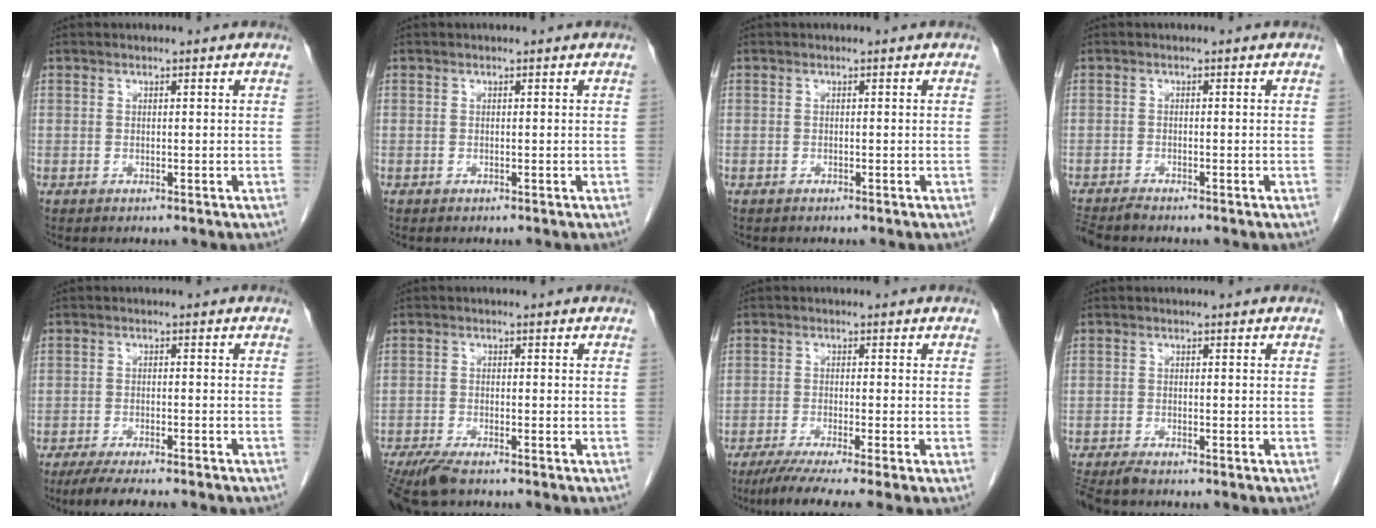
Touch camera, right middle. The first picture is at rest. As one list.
[{"total": 0.0}, {"total": 0.0}, {"total": 2.6, "force": [-2.4, 0.0, 0.9], "torque": [-0.014, -0.009, -0.044]}, {"total": 9.5, "force": [-7.9, 1.3, 5.1], "torque": [-0.070, -0.015, -0.114]}, {"total": 6.3, "force": [-5.1, 1.1, 3.6], "torque": [-0.068, -0.017, -0.090]}, {"total": 7.8, "force": [-5.7, -0.7, 5.2], "torque": [-0.078, -0.024, -0.091]}, {"total": 3.3, "force": [-2.9, 0.3, 1.5], "torque": [-0.027, -0.011, -0.052]}]